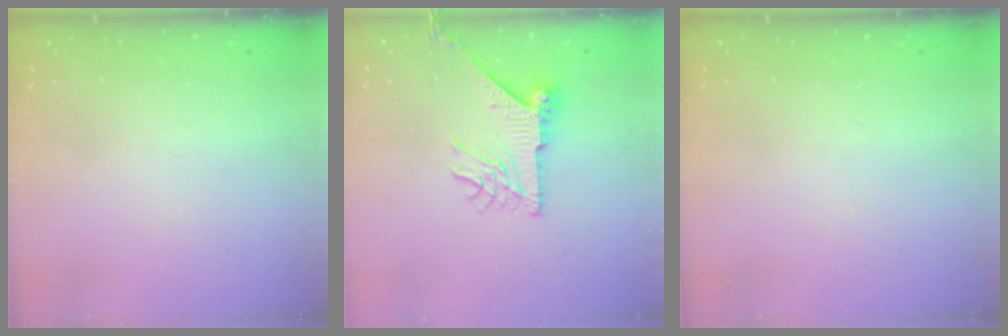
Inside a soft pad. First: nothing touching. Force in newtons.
{"total": 11.2, "press": 11.2, "slide": 1.0}
{"total": 0.0}